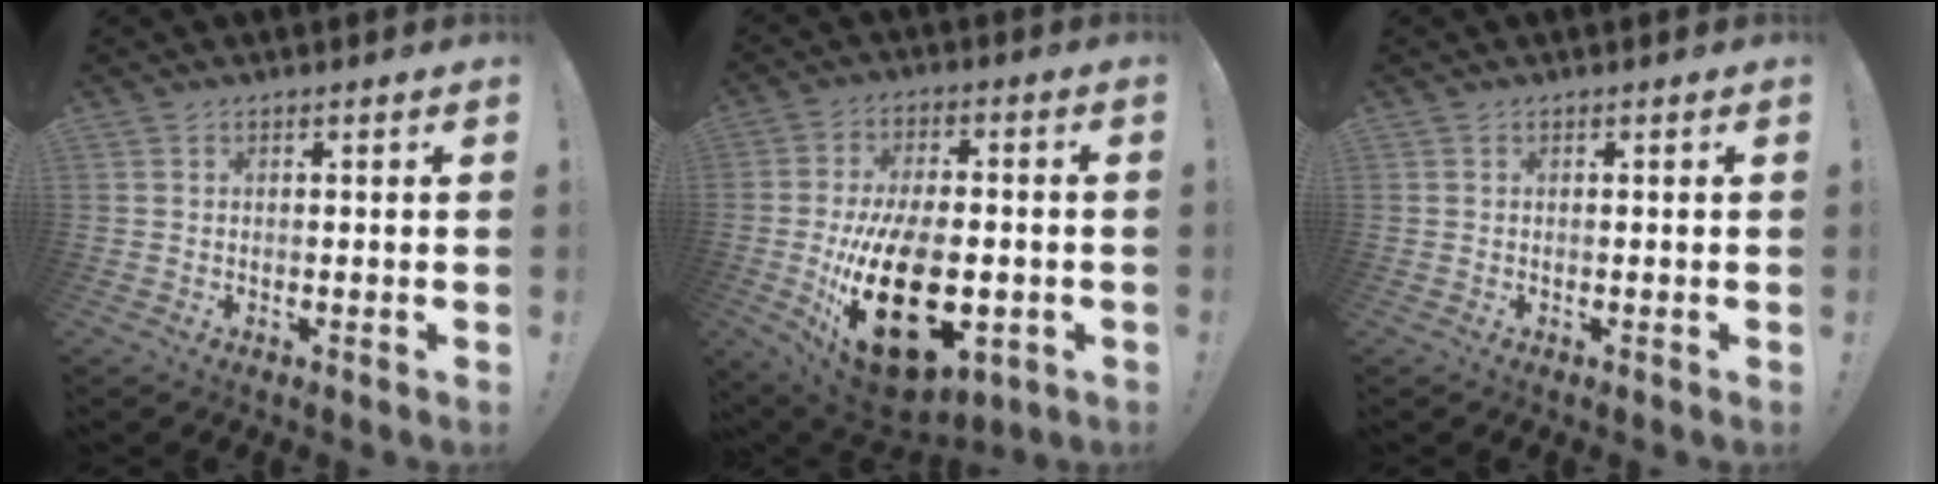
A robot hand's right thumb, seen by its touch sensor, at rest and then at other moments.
{"total": 25.8, "force": [-6.1, 14.0, 20.8], "torque": [-0.369, 0.018, -0.082]}
{"total": 0.0}